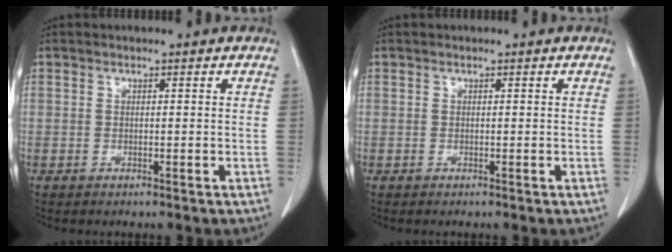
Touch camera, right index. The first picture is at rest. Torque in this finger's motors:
{"motor_torque": [0.00, 0.00, 0.00, 0.00]}